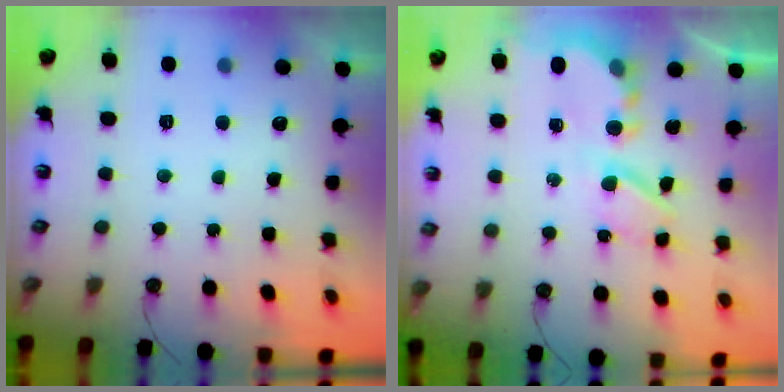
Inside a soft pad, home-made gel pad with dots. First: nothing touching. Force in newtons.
{"total": 7.2, "press": 7.2, "slide": 0.6}